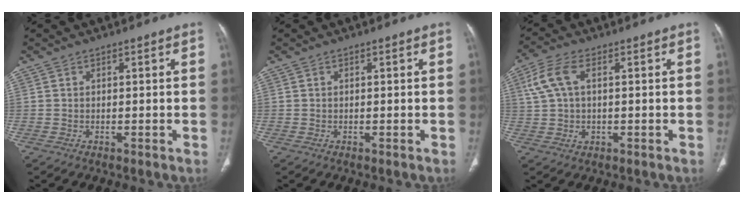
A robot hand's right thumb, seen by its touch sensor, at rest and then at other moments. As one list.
[{"total": 0.0}, {"total": 7.1, "force": [1.5, 3.9, 5.7], "torque": [-0.130, 0.013, 0.031]}]